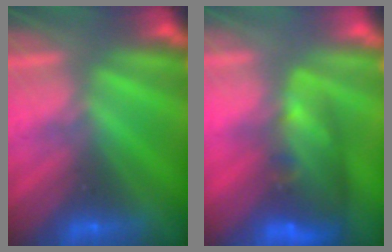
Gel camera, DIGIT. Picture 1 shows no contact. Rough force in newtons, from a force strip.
{"total": 11.0}